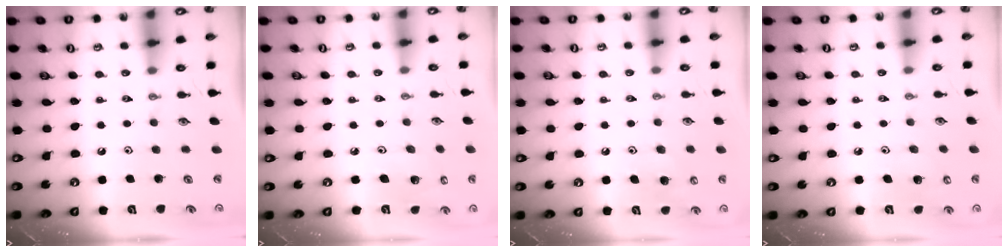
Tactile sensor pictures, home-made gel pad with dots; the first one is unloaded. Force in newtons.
{"total": 5.1, "press": 4.7, "slide": 2.1}
{"total": 6.8, "press": 6.8, "slide": 0.6}
{"total": 6.1, "press": 6.1, "slide": 0.9}